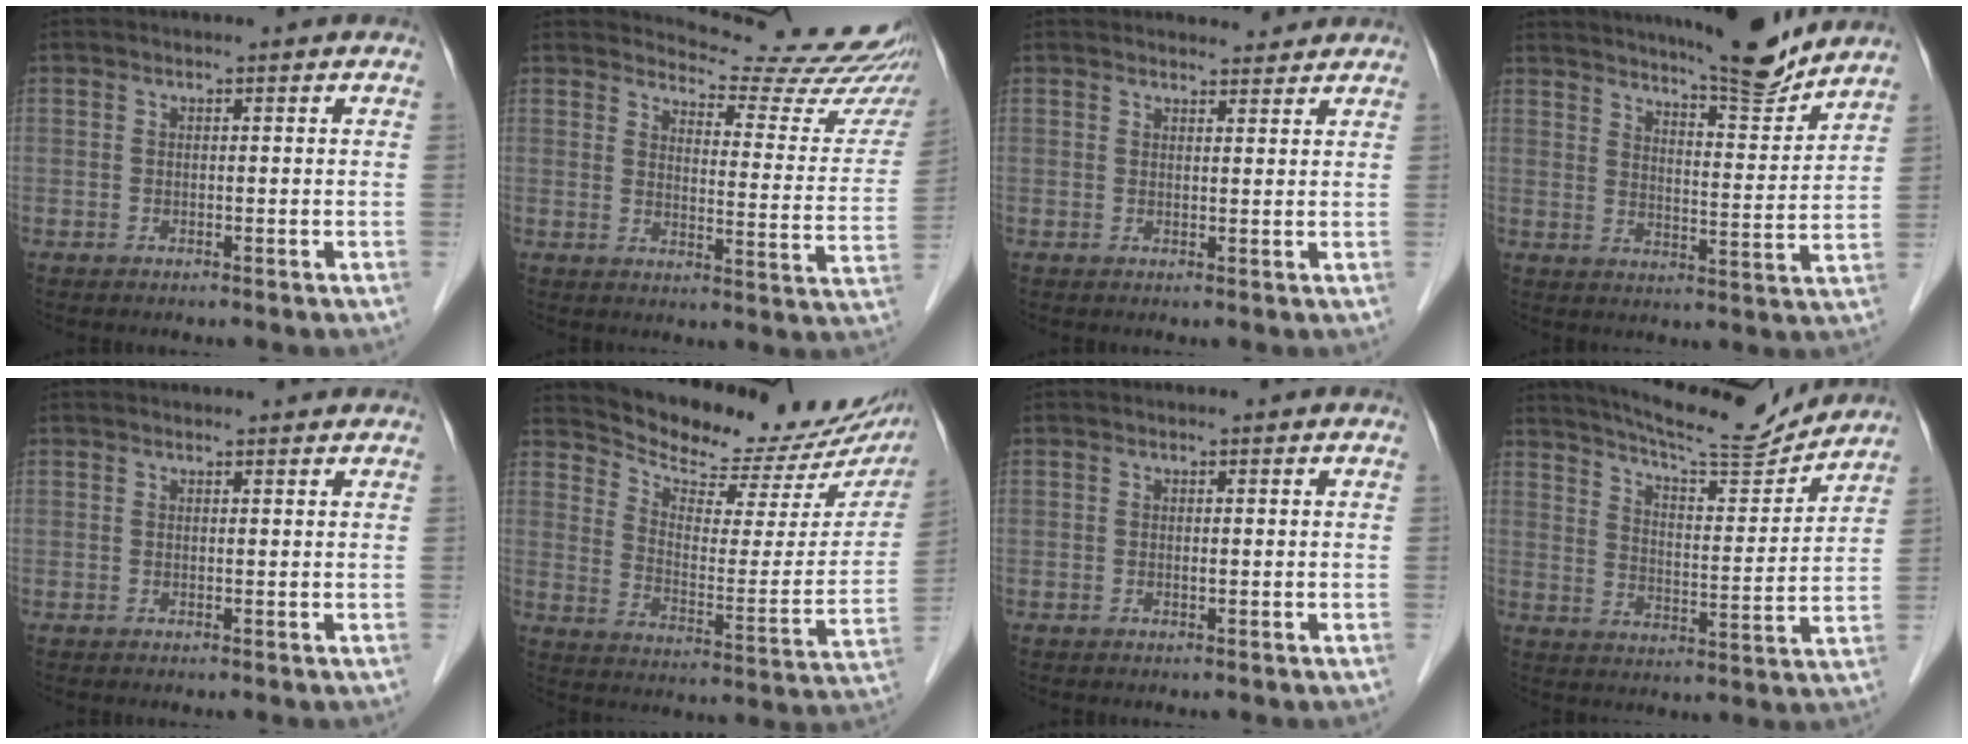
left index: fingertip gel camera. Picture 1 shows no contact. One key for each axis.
{"total": 18.9, "fx": 18.2, "fy": 2.1, "fz": 4.4, "tx": -0.046, "ty": -0.106, "tz": 0.194}
{"total": 4.4, "fx": 4.3, "fy": 1.0, "fz": 0.5, "tx": -0.005, "ty": 0.013, "tz": 0.052}
{"total": 12.1, "fx": 11.2, "fy": 0.3, "fz": 4.4, "tx": -0.068, "ty": -0.020, "tz": 0.159}
{"total": 3.8, "fx": 3.6, "fy": 0.5, "fz": 0.8, "tx": -0.012, "ty": 0.019, "tz": 0.045}
{"total": 19.4, "fx": 17.8, "fy": 4.8, "fz": 6.1, "tx": -0.089, "ty": -0.043, "tz": 0.233}
{"total": 0.6, "fx": 0.4, "fy": 0.1, "fz": 0.4, "tx": -0.010, "ty": -0.001, "tz": 0.005}
{"total": 14.7, "fx": 14.0, "fy": 0.7, "fz": 4.3, "tx": -0.079, "ty": -0.012, "tz": 0.210}